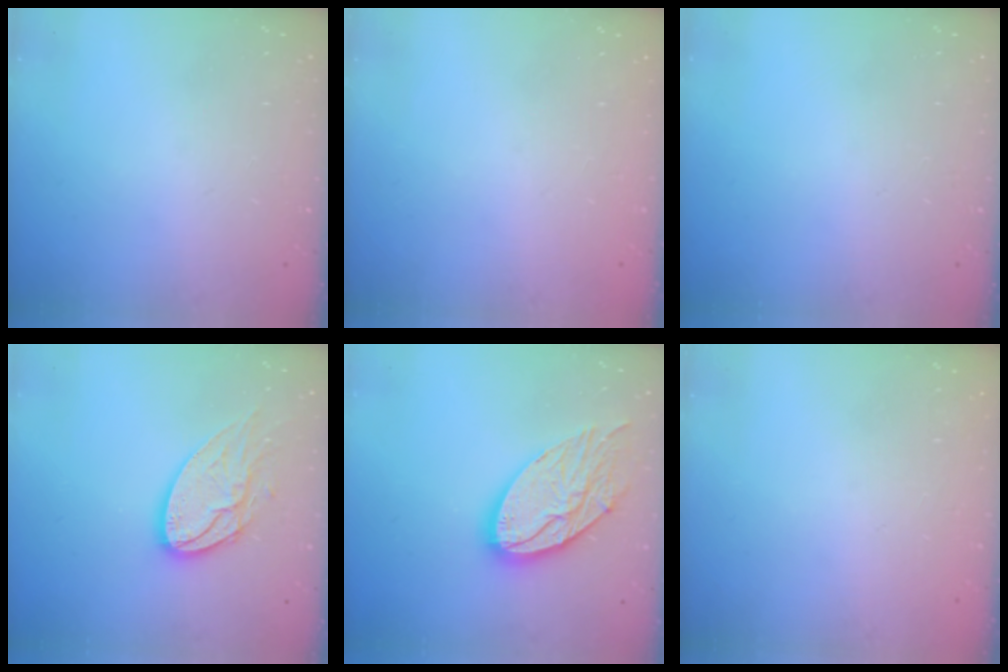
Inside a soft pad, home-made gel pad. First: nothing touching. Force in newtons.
{"total": 0.0}
{"total": 0.0}
{"total": 15.1, "press": 15.0, "slide": 1.3}
{"total": 17.3, "press": 17.2, "slide": 1.5}
{"total": 0.0}